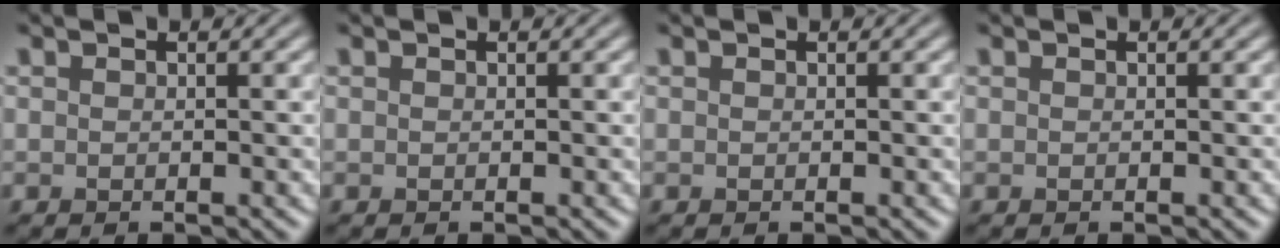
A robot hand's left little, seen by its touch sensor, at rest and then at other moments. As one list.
[{"total": 0.0}, {"total": 0.0}, {"total": 0.0}]